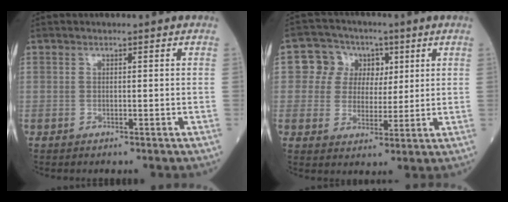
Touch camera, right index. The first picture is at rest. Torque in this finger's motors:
{"motor_torque": [0.11, 0.05, 0.03, 0.00]}